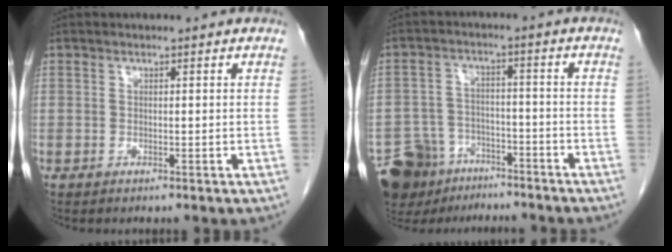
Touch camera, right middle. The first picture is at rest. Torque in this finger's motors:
{"motor_torque": [0.99, -0.96, 0.12, 0.00]}